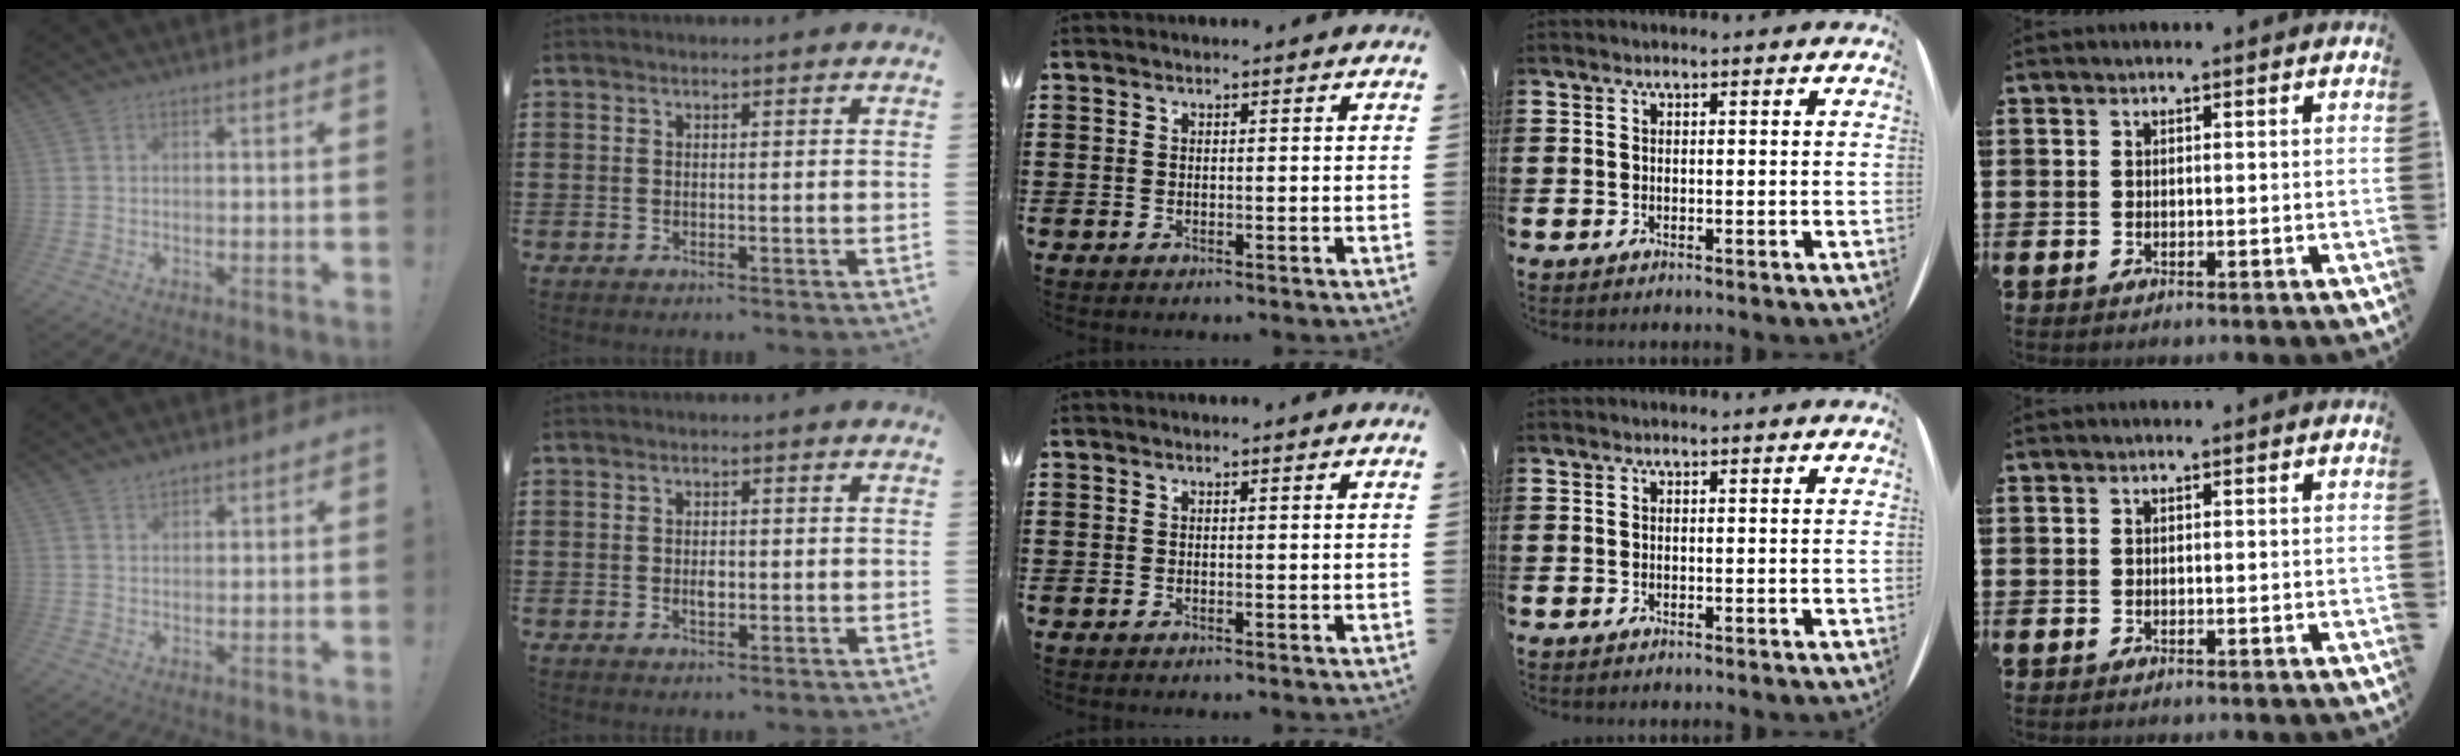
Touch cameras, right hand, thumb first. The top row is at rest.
{"thumb": {"total": 2.2, "force": [1.9, 0.9, 0.5], "torque": [0.003, -0.013, 0.033]}, "index": {"total": 1.8, "force": [-0.2, 0.9, 1.5], "torque": [-0.030, 0.000, -0.003]}}